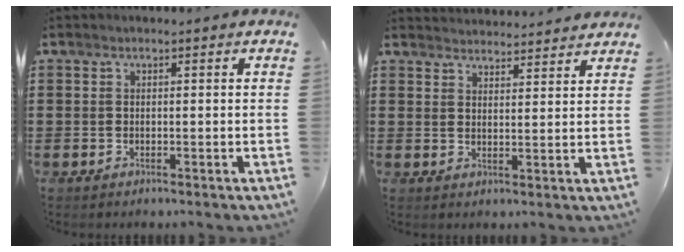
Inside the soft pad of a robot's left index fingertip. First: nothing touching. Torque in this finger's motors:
{"motor_torque": [-0.02, -0.01, 0.05, -0.01]}